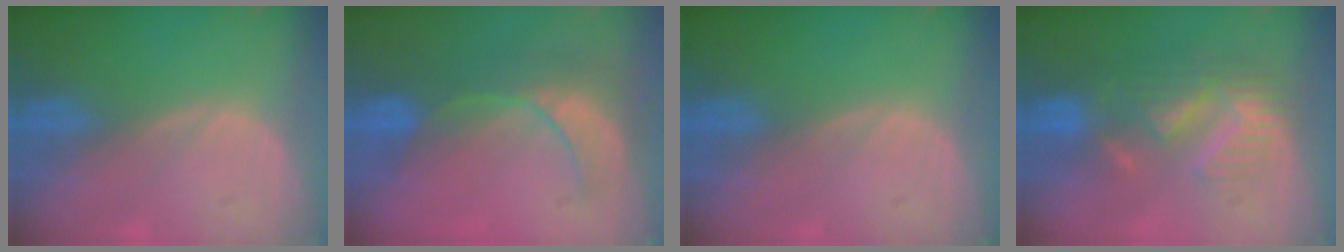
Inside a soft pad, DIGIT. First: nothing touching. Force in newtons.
{"total": 7.9, "press": 7.3, "slide": 3.0}
{"total": 0.0}
{"total": 8.7, "press": 8.0, "slide": 3.3}